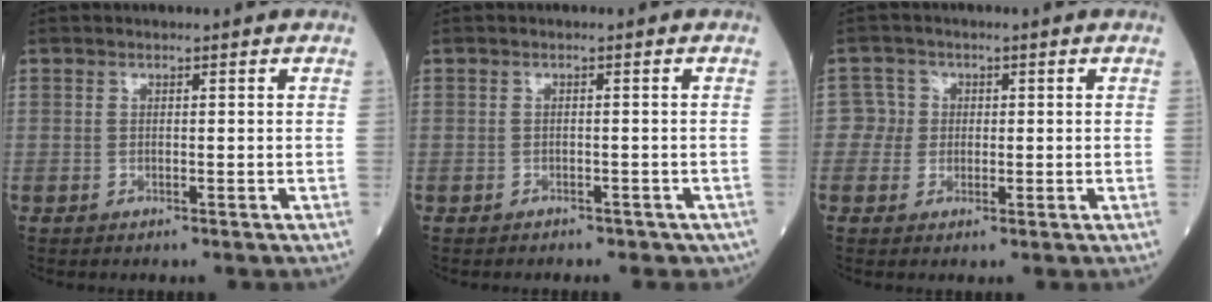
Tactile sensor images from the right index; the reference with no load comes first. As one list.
[{"total": 4.8, "force": [-3.9, 2.4, 1.5], "torque": [-0.016, 0.005, -0.036]}, {"total": 3.0, "force": [0.1, 3.0, 0.0], "torque": [0.016, 0.008, -0.004]}]